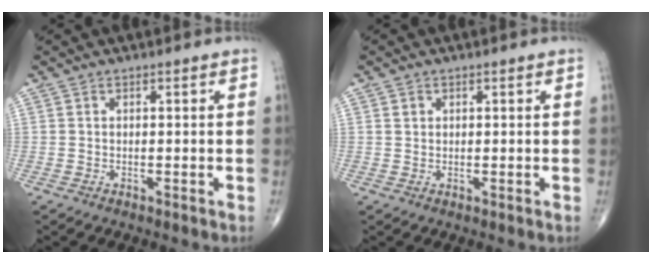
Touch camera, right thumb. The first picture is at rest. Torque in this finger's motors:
{"motor_torque": [-0.15, -0.02, -0.08, 0.01, -0.03]}